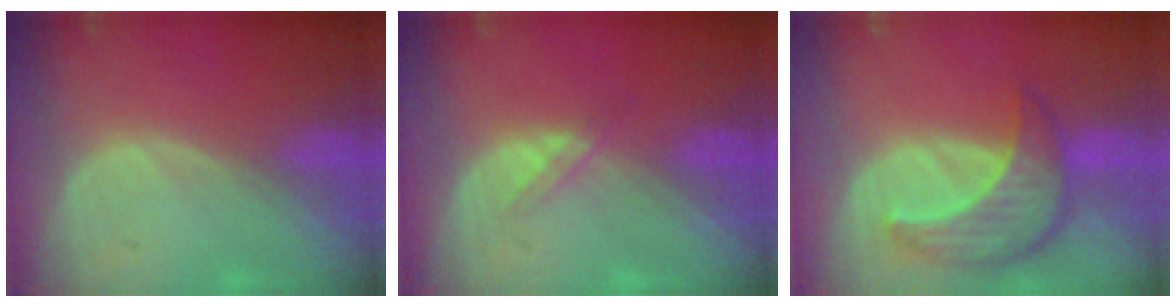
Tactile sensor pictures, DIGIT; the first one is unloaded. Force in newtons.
{"total": 1.5, "press": 1.5, "slide": 0.1}
{"total": 8.6, "press": 7.7, "slide": 3.7}